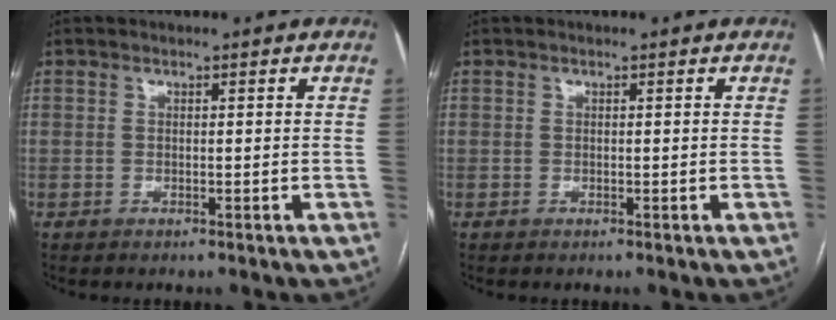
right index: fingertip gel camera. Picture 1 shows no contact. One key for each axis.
{"total": 0.0}